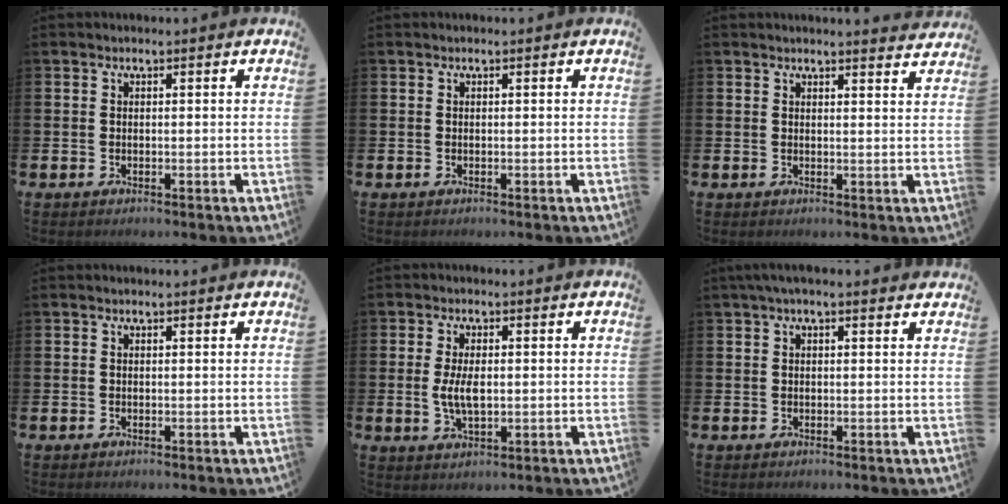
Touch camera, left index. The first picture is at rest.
{"total": 0.0}
{"total": 2.3, "force": [2.3, -0.1, 0.0], "torque": [0.007, -0.018, 0.040]}
{"total": 0.0}
{"total": 4.4, "force": [0.2, 2.1, 3.8], "torque": [-0.074, 0.000, -0.002]}
{"total": 1.6, "force": [1.2, 0.2, 1.0], "torque": [-0.016, 0.003, 0.020]}